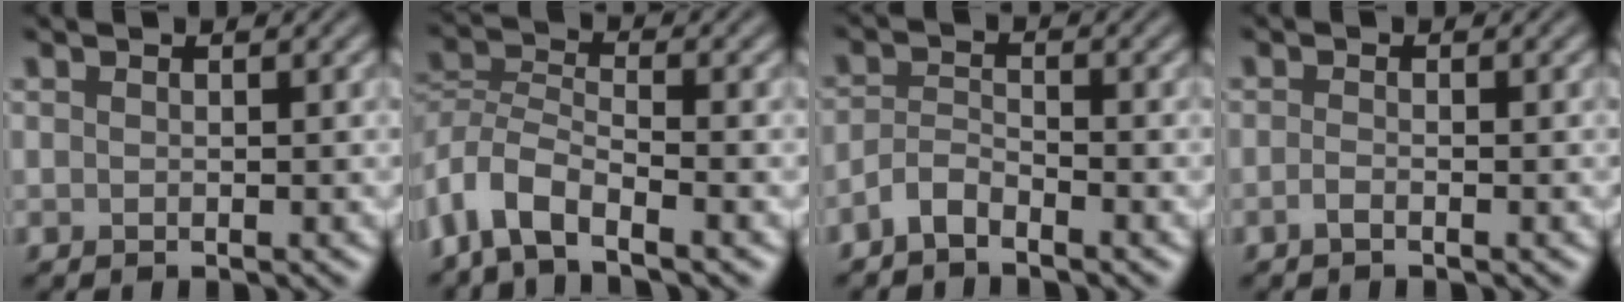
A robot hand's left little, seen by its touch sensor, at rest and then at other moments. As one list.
[{"total": 5.4, "force": [-3.8, 2.2, 3.2], "torque": [-0.059, 0.001, -0.084]}, {"total": 2.0, "force": [-1.7, 0.6, 0.9], "torque": [-0.022, 0.007, -0.041]}, {"total": 0.8, "force": [-0.5, 0.2, 0.6], "torque": [-0.014, 0.000, -0.012]}]